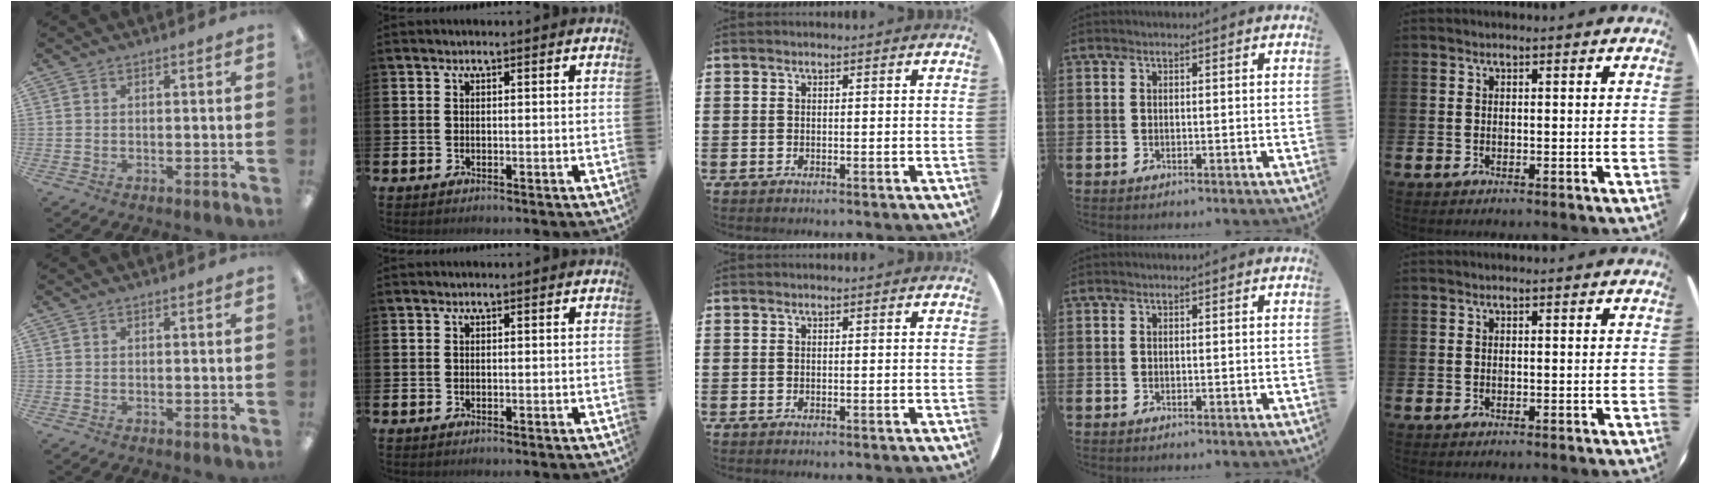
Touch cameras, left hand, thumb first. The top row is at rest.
{}